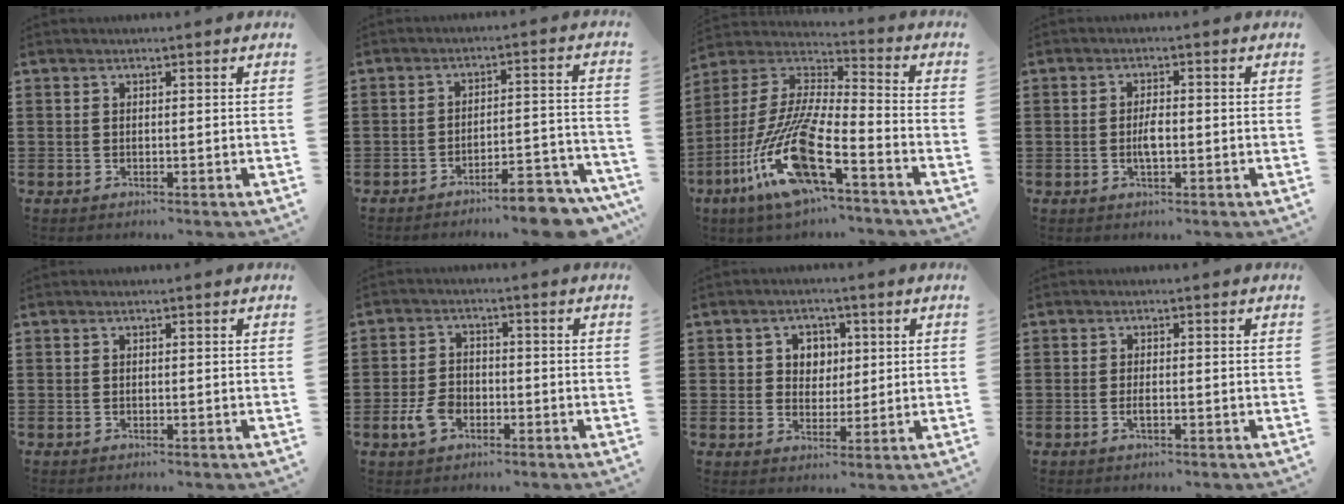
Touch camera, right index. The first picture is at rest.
{"total": 7.5, "force": [-6.8, 0.7, 3.2], "torque": [-0.040, 0.012, -0.124]}
{"total": 15.3, "force": [-9.7, 2.3, 11.6], "torque": [-0.245, -0.001, -0.182]}
{"total": 3.0, "force": [-0.4, 1.1, 2.8], "torque": [-0.058, -0.002, -0.010]}
{"total": 0.0}
{"total": 4.7, "force": [-1.9, 3.0, 3.1], "torque": [-0.082, -0.001, -0.040]}
{"total": 4.0, "force": [0.9, 3.6, 1.4], "torque": [-0.036, 0.011, 0.010]}
{"total": 1.4, "force": [-0.5, 0.4, 1.3], "torque": [-0.024, -0.002, -0.008]}